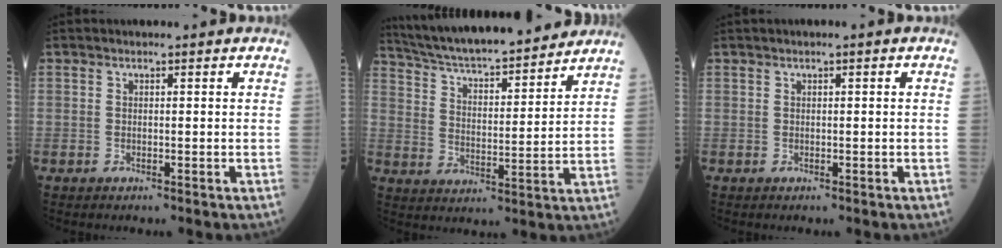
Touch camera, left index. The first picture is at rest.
{"total": 20.3, "force": [18.3, 2.5, 8.5], "torque": [-0.143, 0.014, 0.280]}
{"total": 0.6, "force": [0.1, -0.1, 0.6], "torque": [-0.007, 0.002, 0.003]}